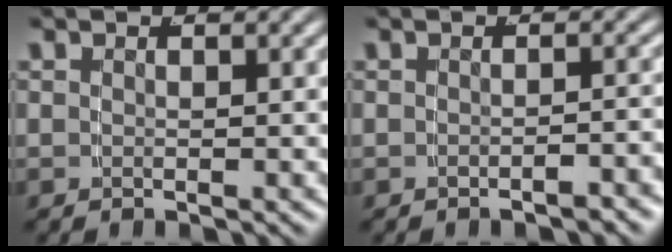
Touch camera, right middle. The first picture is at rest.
{"total": 1.6, "force": [-1.5, 0.1, 0.5], "torque": [-0.003, 0.006, -0.025]}